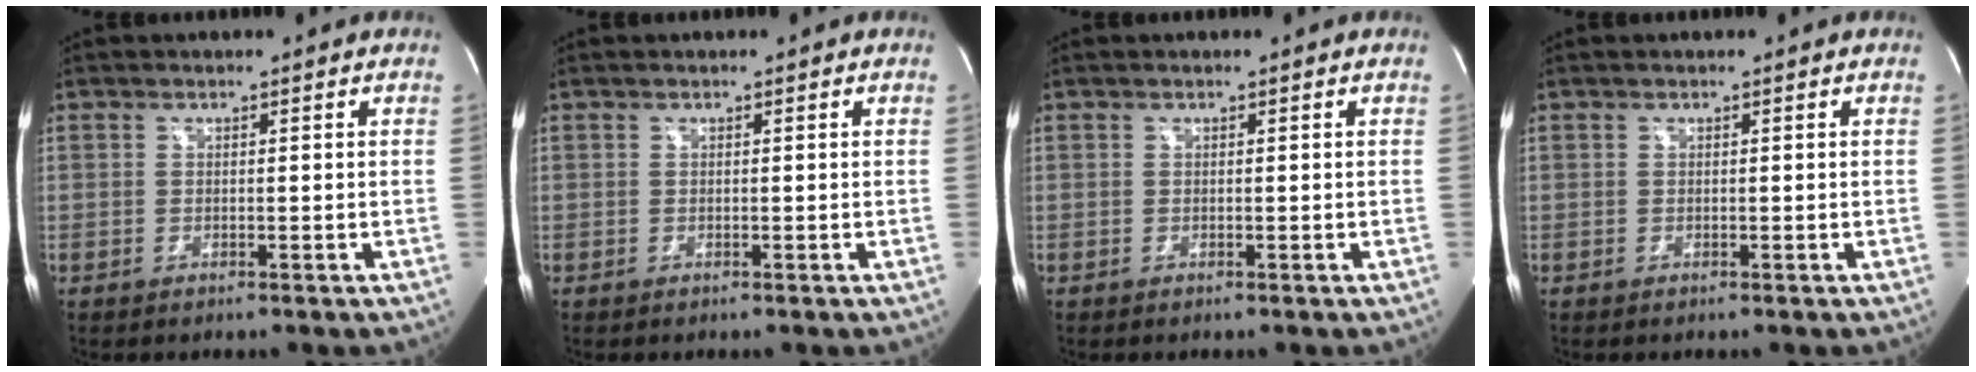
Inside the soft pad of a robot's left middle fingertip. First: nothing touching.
{"total": 0.0}
{"total": 0.0}
{"total": 0.0}